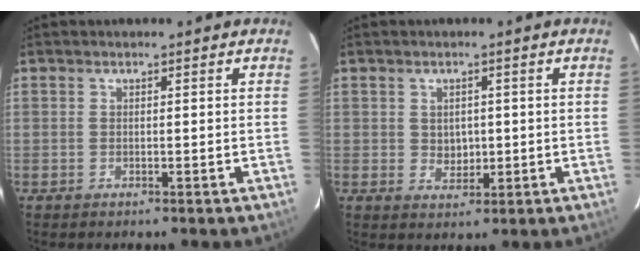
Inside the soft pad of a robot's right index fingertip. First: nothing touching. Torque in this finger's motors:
{"motor_torque": [0.04, 0.04, 0.06, 0.01]}